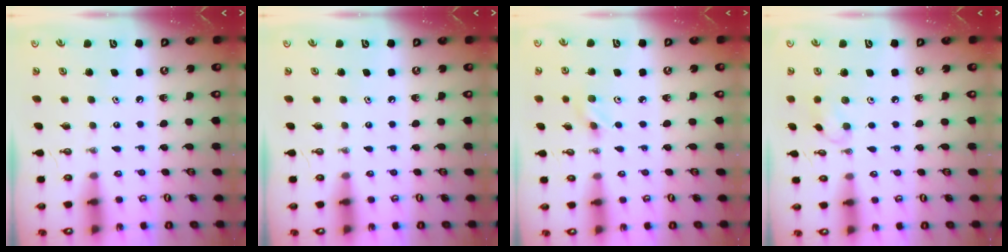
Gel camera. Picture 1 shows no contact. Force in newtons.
{"total": 0.0}
{"total": 3.3, "press": 2.9, "slide": 1.4}
{"total": 6.5, "press": 6.5, "slide": 0.6}